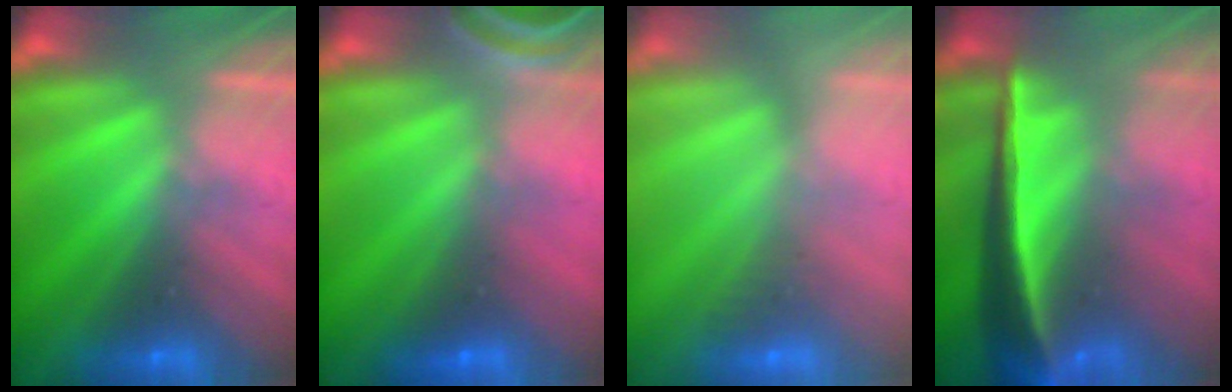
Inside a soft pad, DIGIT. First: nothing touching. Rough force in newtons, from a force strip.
{"total": 7.4}
{"total": 2.5}
{"total": 7.1}